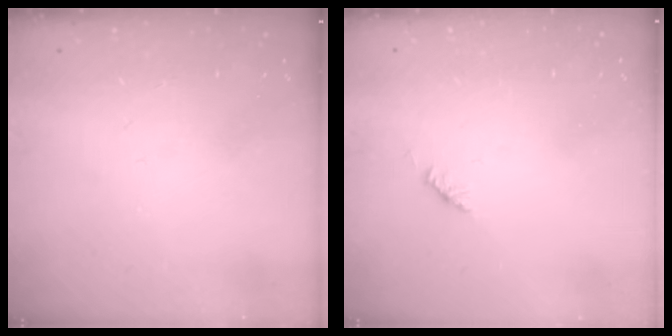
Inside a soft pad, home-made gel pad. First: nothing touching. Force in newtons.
{"total": 1.9, "press": 1.8, "slide": 0.6}